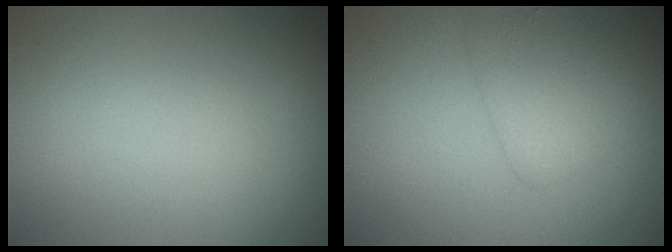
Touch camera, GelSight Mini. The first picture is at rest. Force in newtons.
{"total": 2.6, "press": 2.6, "slide": 0.1}